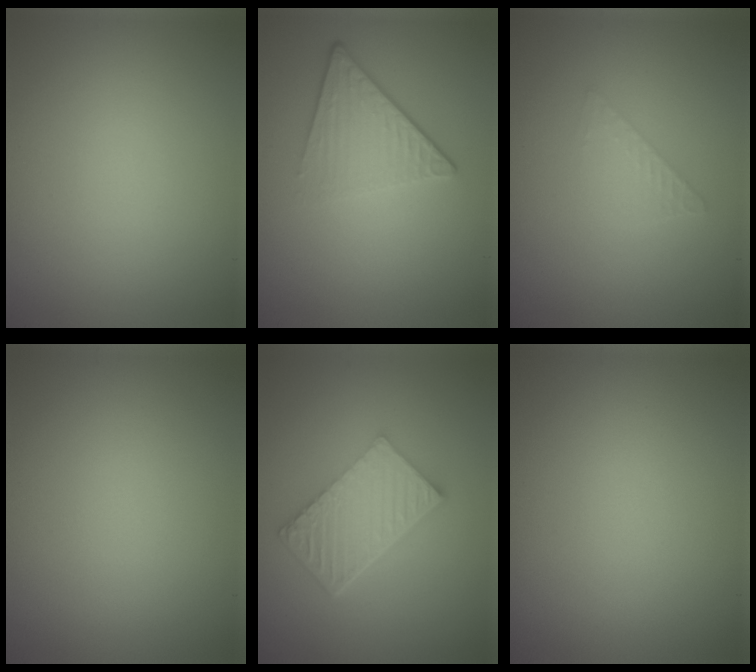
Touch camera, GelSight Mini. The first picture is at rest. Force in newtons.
{"total": 4.6, "press": 2.9, "slide": 3.5}
{"total": 1.4, "press": 1.4, "slide": 0.1}
{"total": 0.0}
{"total": 6.7, "press": 4.4, "slide": 4.9}
{"total": 0.0}